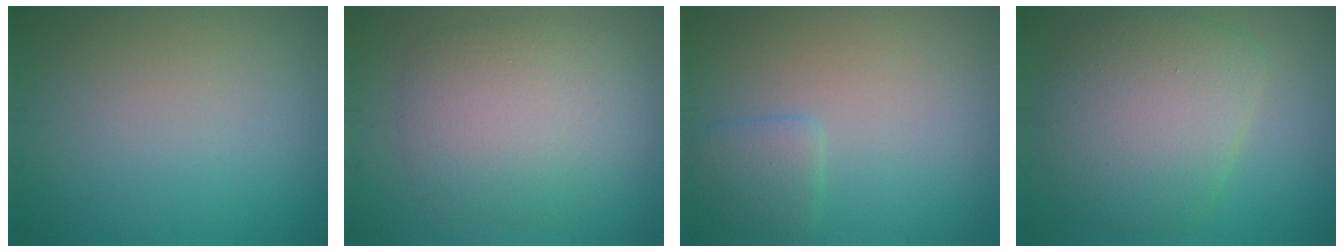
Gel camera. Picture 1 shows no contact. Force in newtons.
{"total": 6.0, "press": 6.0, "slide": 0.3}
{"total": 1.9, "press": 1.9, "slide": 0.1}
{"total": 7.2, "press": 7.2, "slide": 0.7}